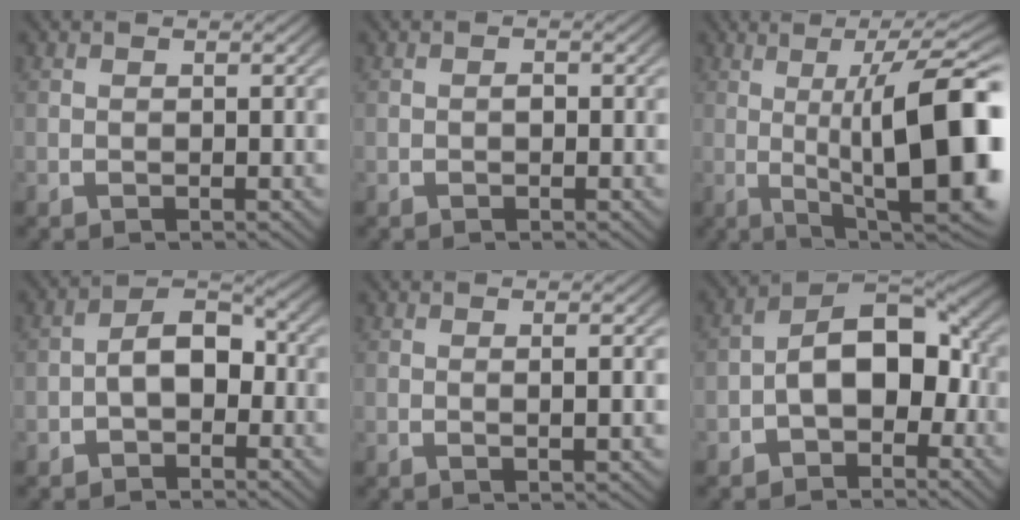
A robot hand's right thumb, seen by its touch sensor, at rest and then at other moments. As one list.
[{"total": 0.6, "force": [-0.2, 0.4, 0.3], "torque": [-0.006, 0.001, -0.006]}, {"total": 16.0, "force": [-0.5, 7.1, 14.4], "torque": [-0.212, -0.023, 0.008]}, {"total": 5.3, "force": [-1.1, 3.6, 3.7], "torque": [-0.062, -0.009, -0.016]}, {"total": 1.0, "force": [0.4, 0.1, 1.0], "torque": [-0.019, 0.000, 0.007]}, {"total": 9.4, "force": [-2.0, 6.2, 6.7], "torque": [-0.116, -0.020, -0.023]}]